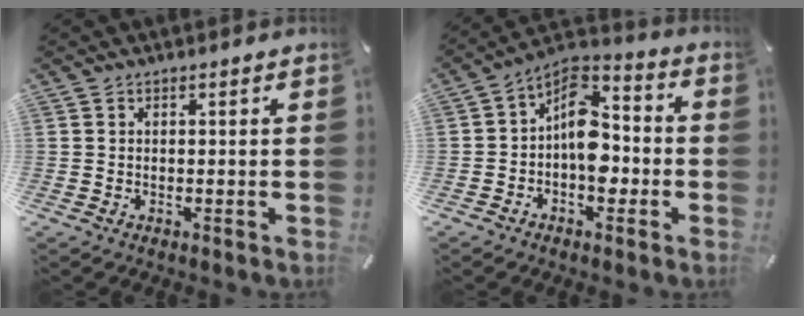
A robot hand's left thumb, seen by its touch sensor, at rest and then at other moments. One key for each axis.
{"total": 11.0, "fx": -2.0, "fy": 7.7, "fz": 7.5, "tx": -0.124, "ty": 0.005, "tz": -0.038}